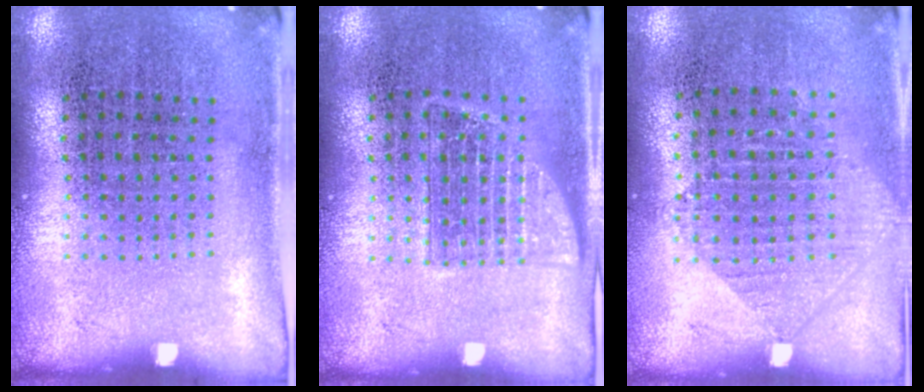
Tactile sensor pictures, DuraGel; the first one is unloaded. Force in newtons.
{"total": 1.1, "press": 1.1, "slide": 0.3}
{"total": 1.0, "press": 0.9, "slide": 0.2}